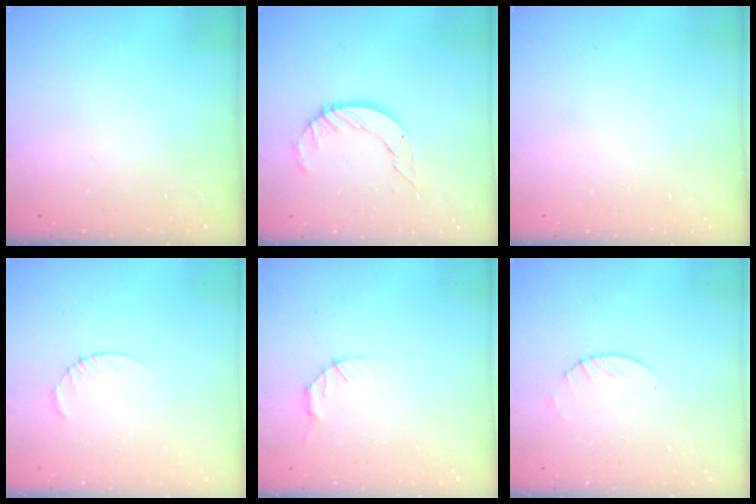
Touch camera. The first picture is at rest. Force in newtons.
{"total": 9.3, "press": 9.3, "slide": 0.9}
{"total": 0.0}
{"total": 2.5, "press": 2.5, "slide": 0.3}
{"total": 2.8, "press": 2.8, "slide": 0.4}
{"total": 2.6, "press": 2.5, "slide": 0.4}